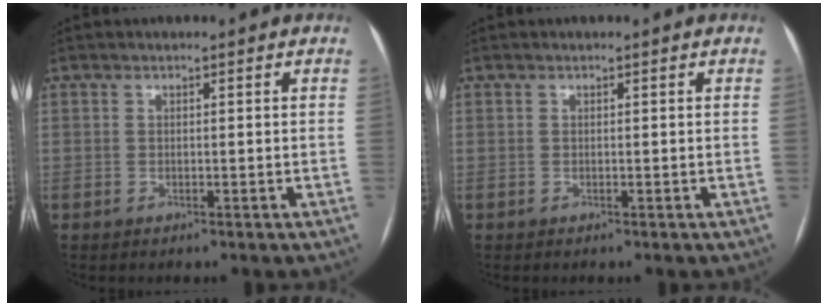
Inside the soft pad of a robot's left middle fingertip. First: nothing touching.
{"total": 0.0}